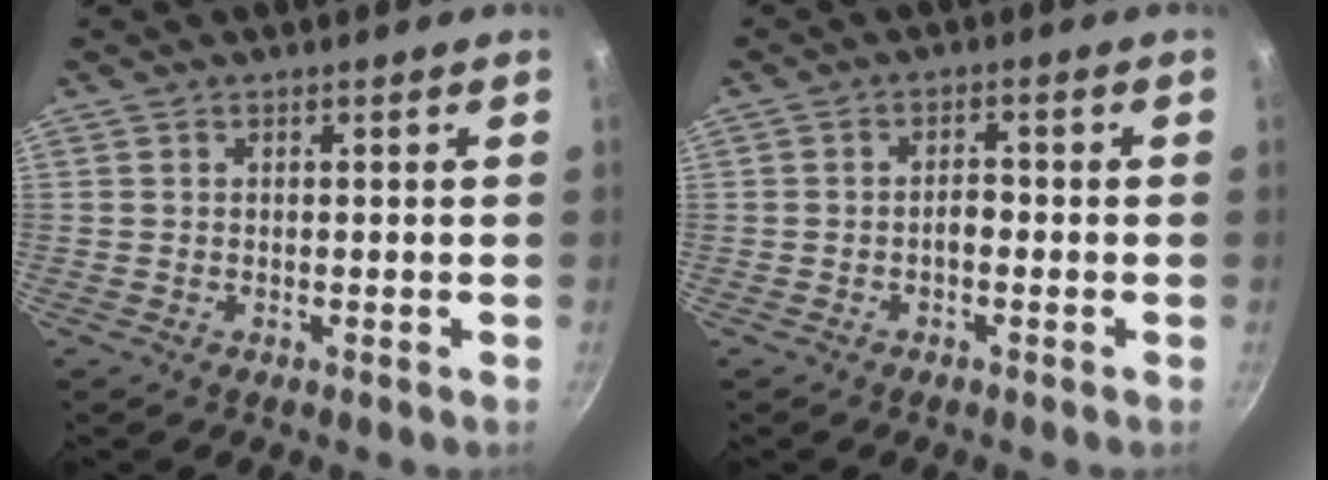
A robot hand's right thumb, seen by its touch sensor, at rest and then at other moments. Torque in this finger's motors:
{"motor_torque": [-0.25, 0.00, 0.24, 0.24, 0.01]}